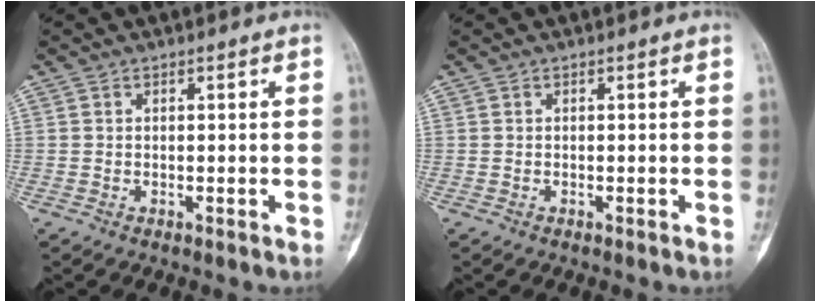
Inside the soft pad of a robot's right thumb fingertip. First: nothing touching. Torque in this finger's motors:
{"motor_torque": [0.07, 0.01, -0.04, 0.04, -0.04]}